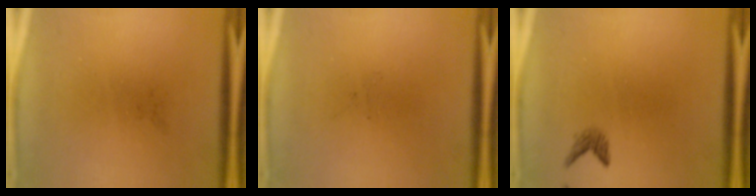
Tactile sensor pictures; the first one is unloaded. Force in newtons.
{"total": 0.0}
{"total": 1.1}